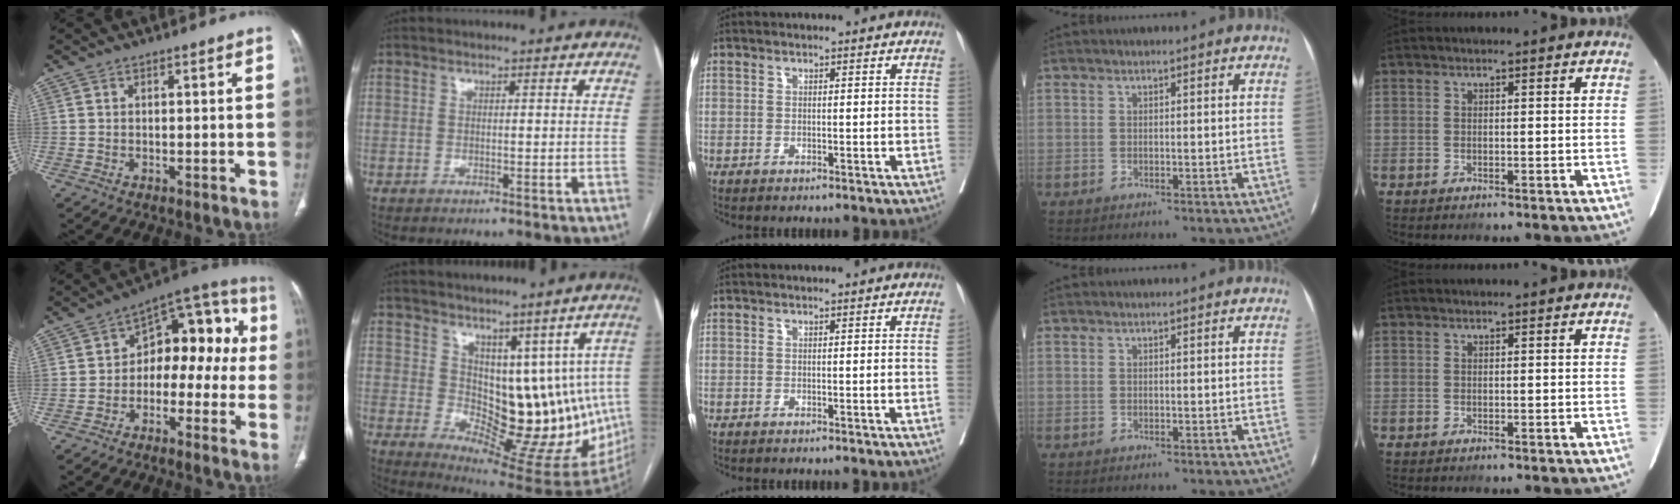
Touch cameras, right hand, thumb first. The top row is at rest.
{"thumb": {"total": 14.9, "force": [-0.7, 9.3, 11.6], "torque": [-0.099, 0.059, -0.025]}, "index": {"total": 12.6, "force": [3.7, 7.5, 9.4], "torque": [-0.119, 0.000, 0.081]}}